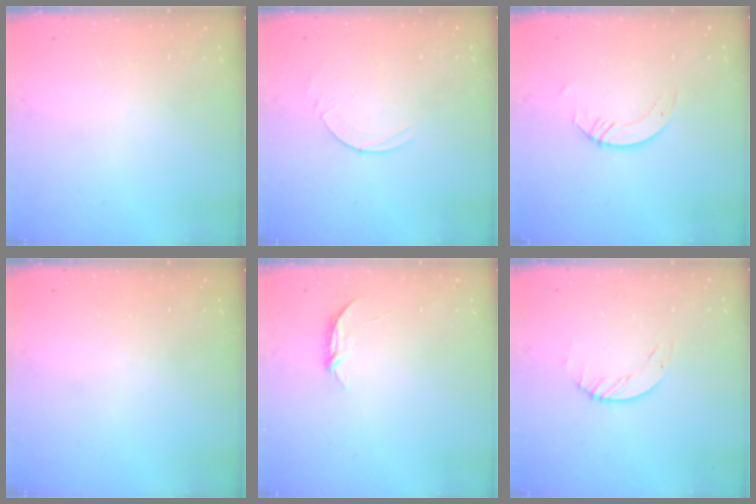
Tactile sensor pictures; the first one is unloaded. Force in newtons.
{"total": 4.9, "press": 4.9, "slide": 0.4}
{"total": 3.5, "press": 3.5, "slide": 0.4}
{"total": 0.0}
{"total": 3.8, "press": 3.8, "slide": 0.5}
{"total": 1.2, "press": 1.2, "slide": 0.2}